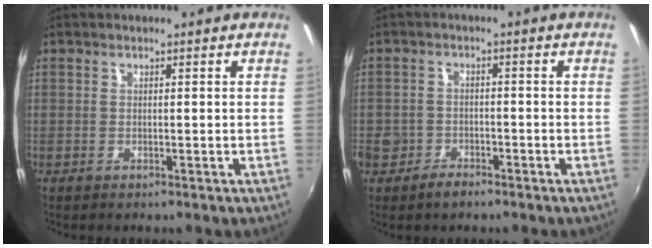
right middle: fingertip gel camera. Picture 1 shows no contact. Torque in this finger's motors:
{"motor_torque": [0.21, -0.24, 0.03, 0.02]}